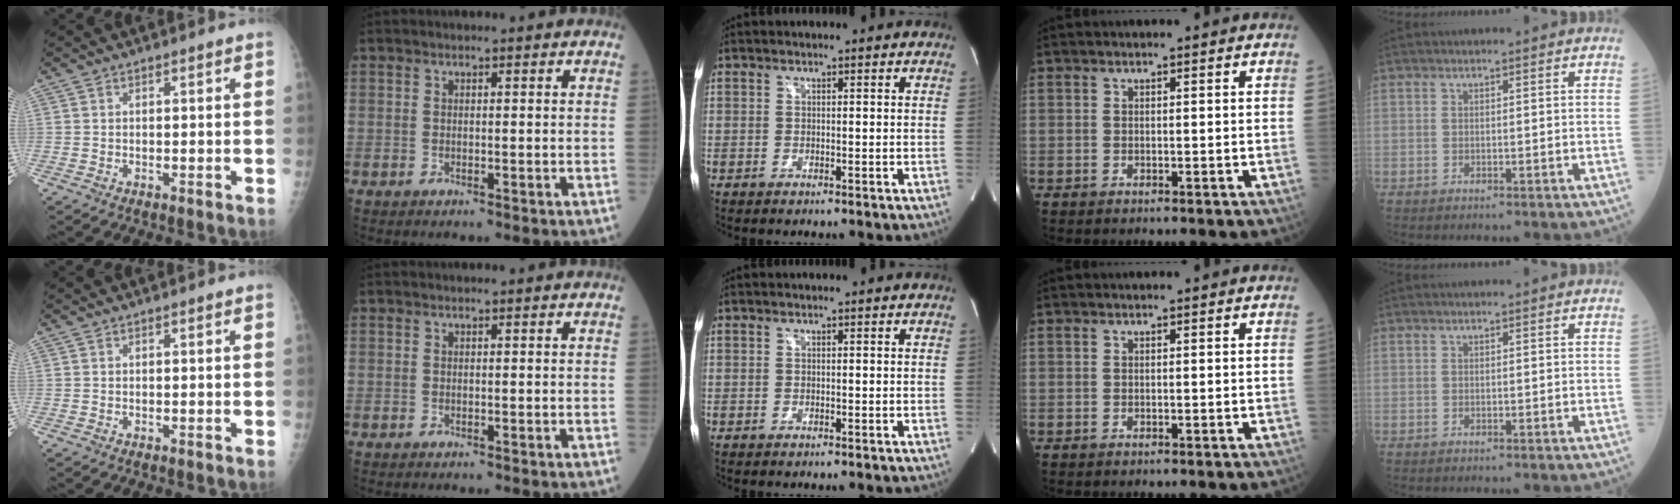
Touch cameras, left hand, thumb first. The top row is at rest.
{}